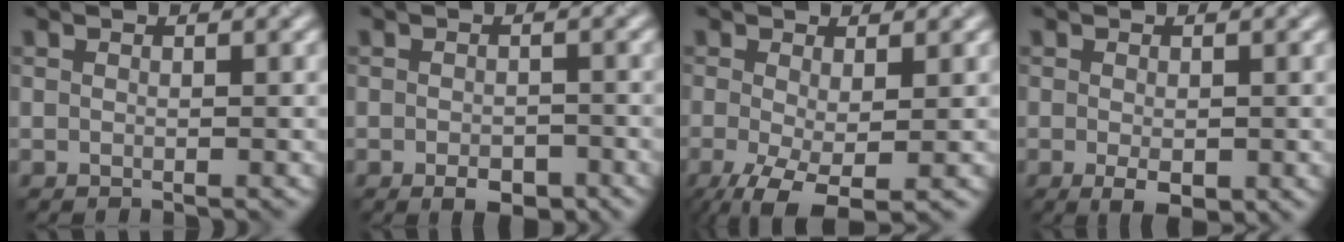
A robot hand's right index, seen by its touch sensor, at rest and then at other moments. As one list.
[{"total": 2.6, "force": [-1.4, 1.4, 1.7], "torque": [-0.025, -0.004, -0.021]}, {"total": 5.5, "force": [-2.1, 2.0, 4.7], "torque": [-0.104, -0.013, -0.038]}, {"total": 2.6, "force": [-0.8, 1.2, 2.1], "torque": [-0.037, -0.009, -0.008]}]